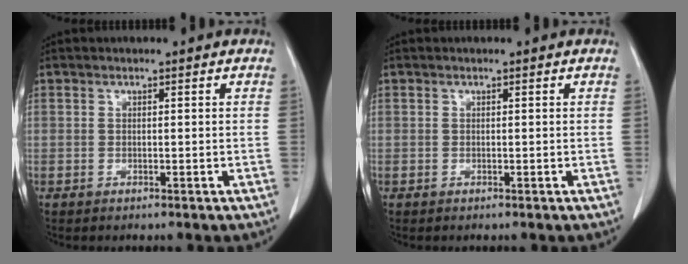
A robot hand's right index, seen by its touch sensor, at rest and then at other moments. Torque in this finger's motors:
{"motor_torque": [0.00, 0.00, 0.00, 0.01]}